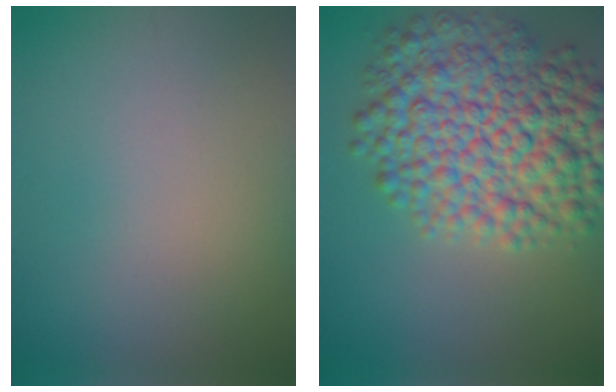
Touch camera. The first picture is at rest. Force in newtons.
{"total": 10.1, "press": 10.1, "slide": 0.1}